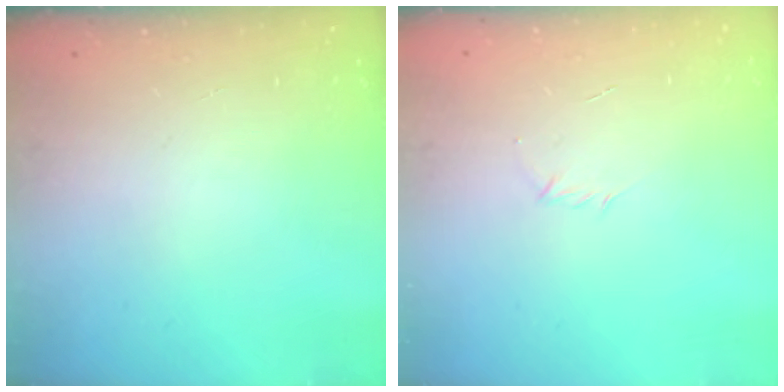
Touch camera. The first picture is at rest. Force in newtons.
{"total": 2.9, "press": 2.8, "slide": 0.8}